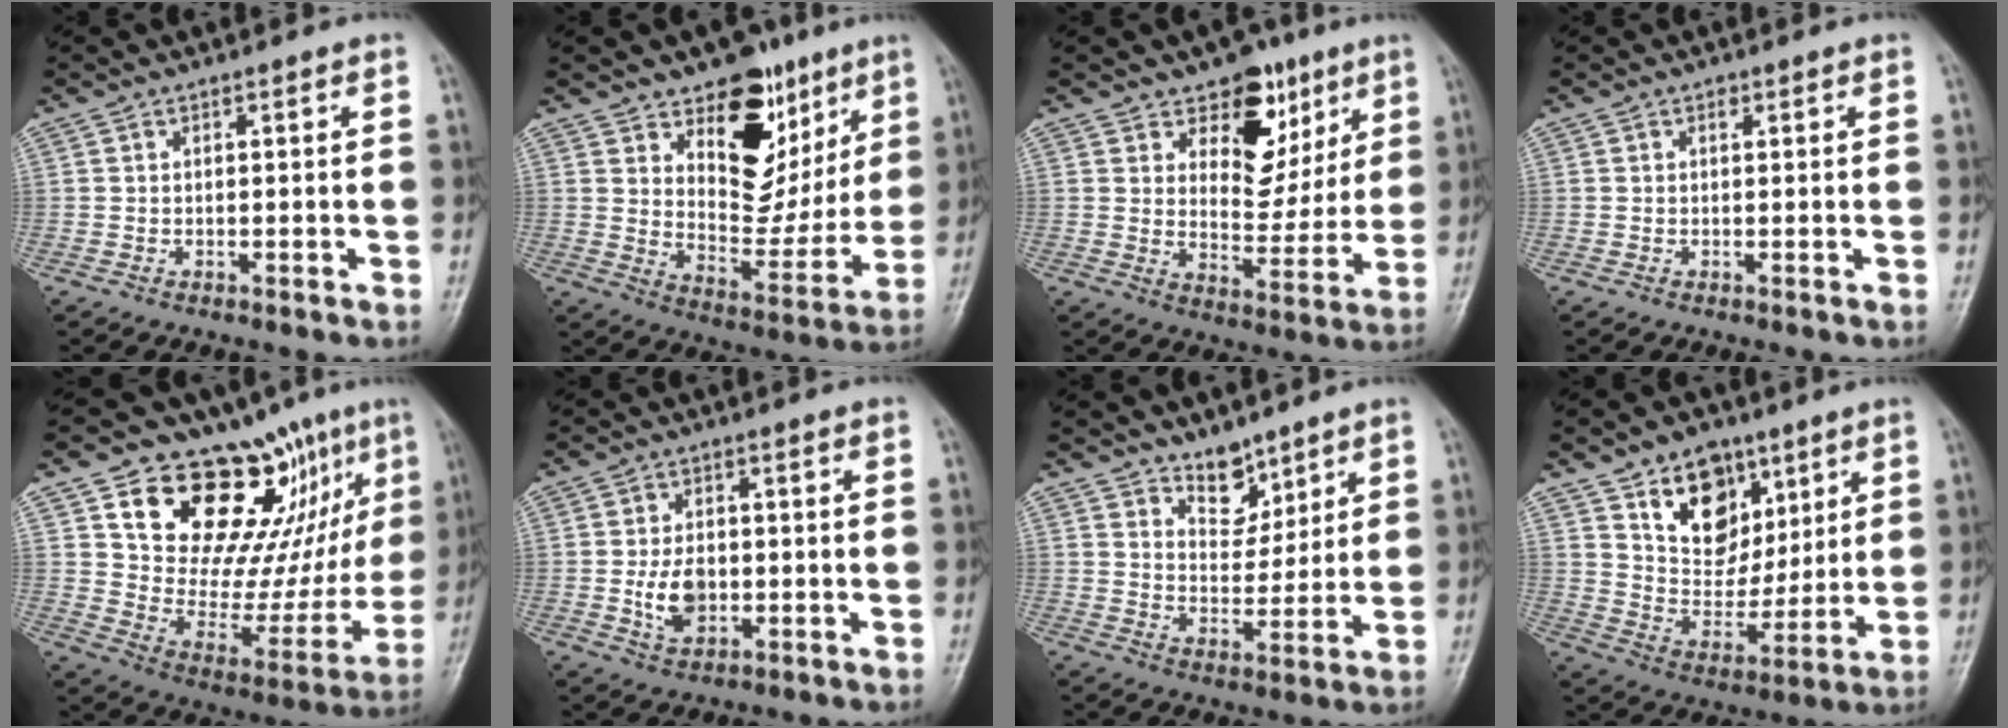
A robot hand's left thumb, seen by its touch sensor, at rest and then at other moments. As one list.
[{"total": 17.4, "force": [9.3, 10.3, 10.5], "torque": [-0.087, -0.057, 0.150]}, {"total": 12.4, "force": [6.7, 7.8, 6.9], "torque": [-0.051, -0.035, 0.105]}, {"total": 0.8, "force": [0.4, 0.5, 0.4], "torque": [-0.002, 0.000, 0.004]}, {"total": 23.7, "force": [12.6, 10.9, 16.8], "torque": [-0.184, -0.059, 0.209]}, {"total": 6.5, "force": [-0.9, 4.3, 4.8], "torque": [-0.073, 0.001, -0.014]}, {"total": 6.6, "force": [5.0, 3.6, 2.3], "torque": [-0.006, -0.040, 0.088]}, {"total": 13.5, "force": [7.3, 9.4, 6.4], "torque": [-0.062, -0.043, 0.134]}]